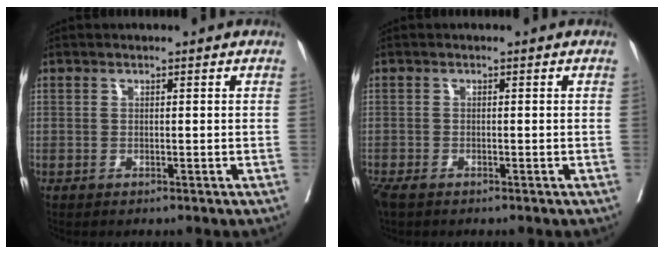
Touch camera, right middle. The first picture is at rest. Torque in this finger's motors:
{"motor_torque": [0.41, -0.36, 0.13, 0.04]}